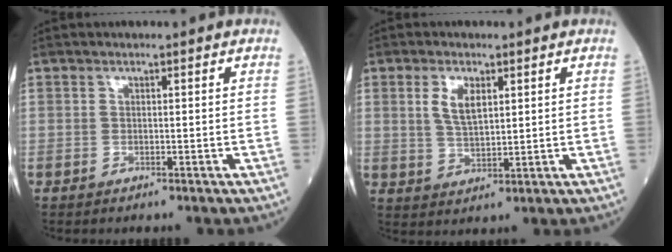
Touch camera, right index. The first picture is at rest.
{"total": 4.7, "force": [1.8, 1.9, 3.9], "torque": [-0.081, 0.001, 0.037]}